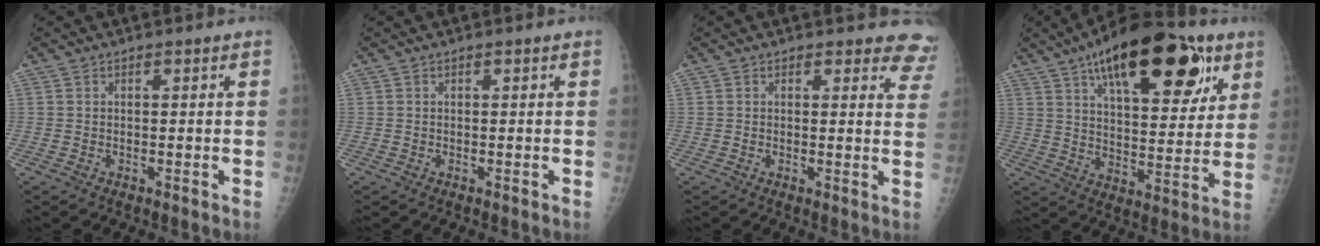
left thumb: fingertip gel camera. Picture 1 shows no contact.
{"total": 0.0}
{"total": 7.0, "force": [6.4, 2.8, 0.6], "torque": [0.046, -0.030, 0.034]}
{"total": 25.8, "force": [13.6, 10.9, 19.1], "torque": [-0.258, -0.018, 0.209]}